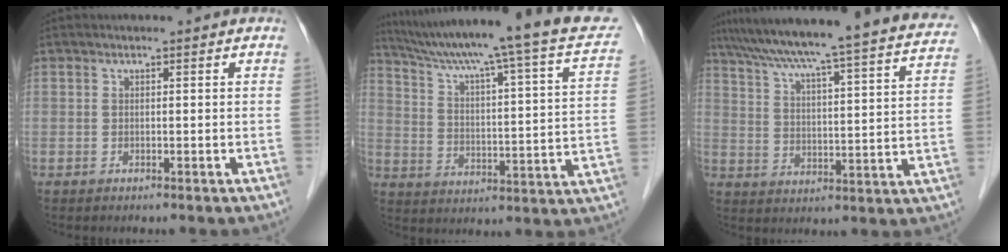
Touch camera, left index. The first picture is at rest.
{"total": 25.9, "force": [20.9, 1.4, 15.3], "torque": [-0.237, -0.018, 0.274]}
{"total": 29.1, "force": [26.2, 1.1, 12.5], "torque": [-0.201, -0.044, 0.333]}